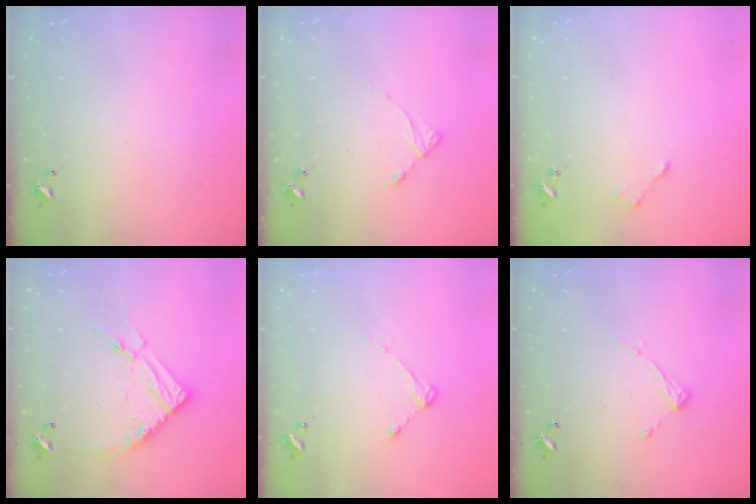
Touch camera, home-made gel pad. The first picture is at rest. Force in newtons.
{"total": 3.5, "press": 3.5, "slide": 0.6}
{"total": 2.6, "press": 2.5, "slide": 0.3}
{"total": 14.1, "press": 14.0, "slide": 1.4}
{"total": 3.7, "press": 3.7, "slide": 0.5}
{"total": 6.3, "press": 6.3, "slide": 0.3}